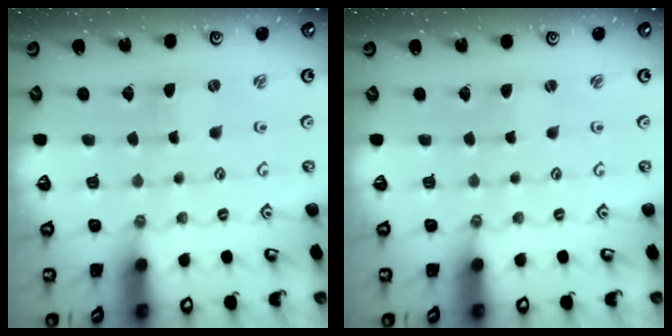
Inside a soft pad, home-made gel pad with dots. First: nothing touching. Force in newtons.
{"total": 1.0, "press": 1.0, "slide": 0.2}